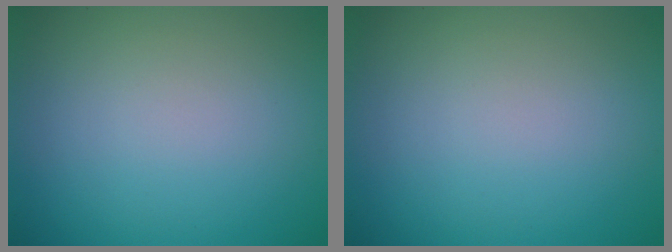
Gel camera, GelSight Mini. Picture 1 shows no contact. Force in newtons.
{"total": 0.0}